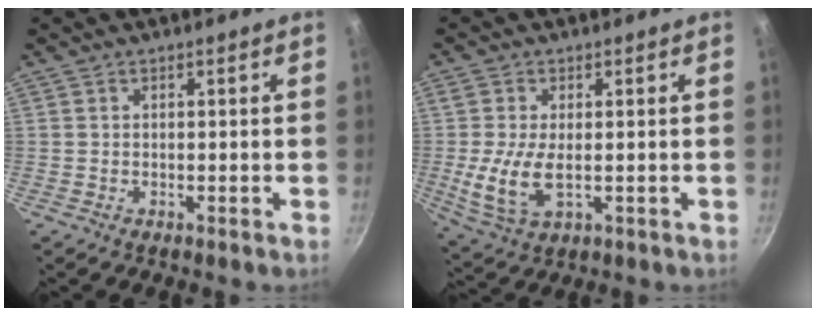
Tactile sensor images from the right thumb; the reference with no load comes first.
{"total": 8.3, "force": [-0.5, 4.2, 7.2], "torque": [-0.153, -0.015, -0.007]}